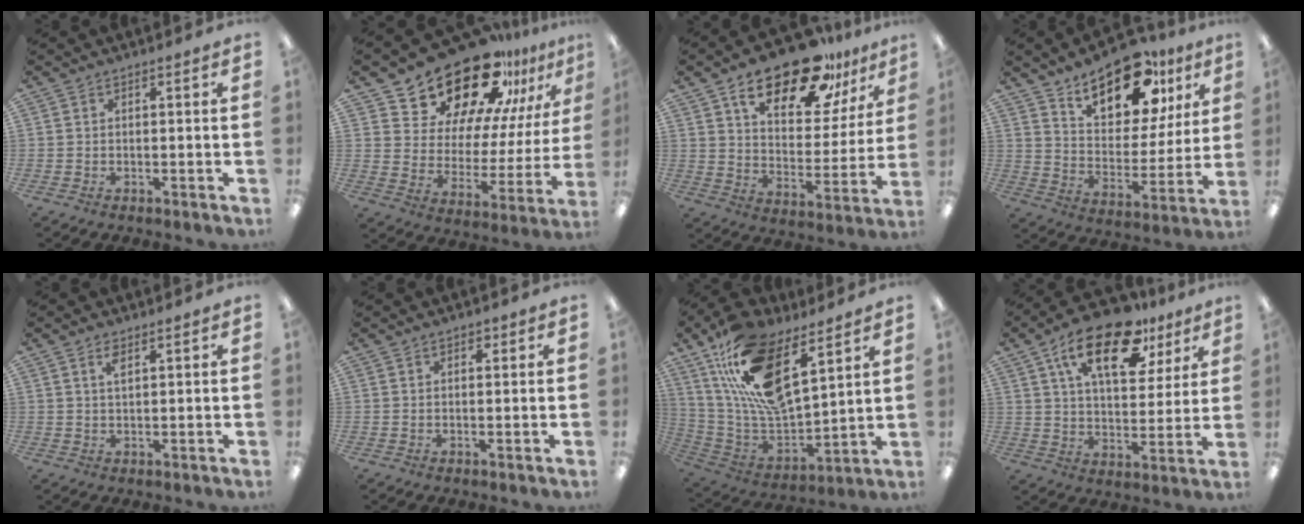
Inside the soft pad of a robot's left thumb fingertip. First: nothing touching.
{"total": 25.2, "force": [19.9, 11.4, 10.4], "torque": [-0.166, -0.135, 0.350]}
{"total": 21.6, "force": [14.8, 9.2, 12.7], "torque": [-0.198, -0.078, 0.250]}
{"total": 17.1, "force": [12.2, 8.2, 8.7], "torque": [-0.131, -0.071, 0.214]}
{"total": 2.6, "force": [1.6, 1.1, 1.8], "torque": [-0.032, 0.000, 0.027]}
{"total": 1.4, "force": [0.8, 0.9, 0.6], "torque": [-0.005, 0.000, 0.012]}
{"total": 21.4, "force": [11.7, 10.0, 14.9], "torque": [-0.287, -0.060, 0.209]}
{"total": 20.2, "force": [11.5, 9.5, 13.6], "torque": [-0.219, -0.045, 0.193]}